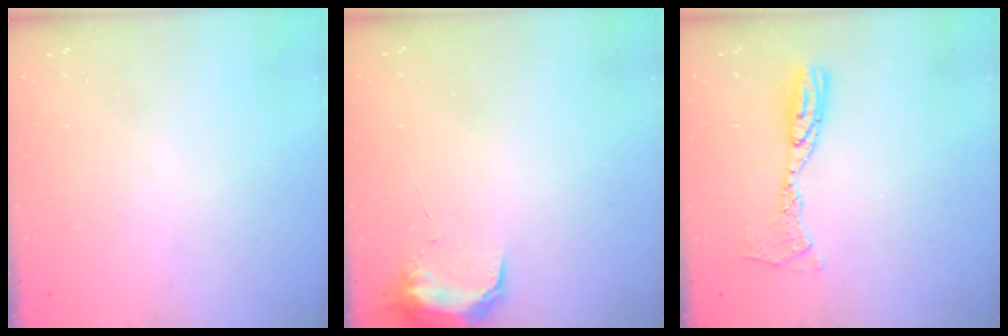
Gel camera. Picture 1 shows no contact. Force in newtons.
{"total": 9.8, "press": 9.7, "slide": 0.7}
{"total": 10.3, "press": 10.3, "slide": 1.0}